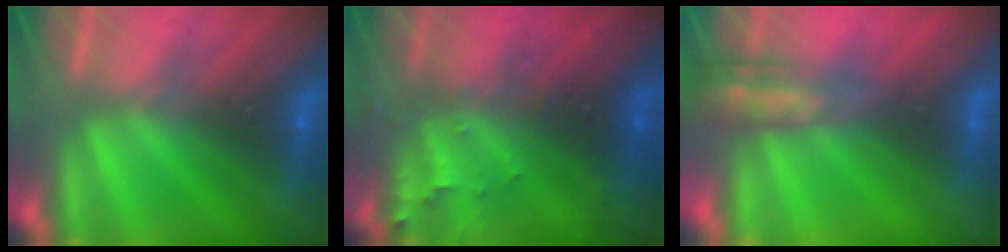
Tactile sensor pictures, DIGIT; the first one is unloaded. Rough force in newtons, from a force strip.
{"total": 8.0}
{"total": 2.9}